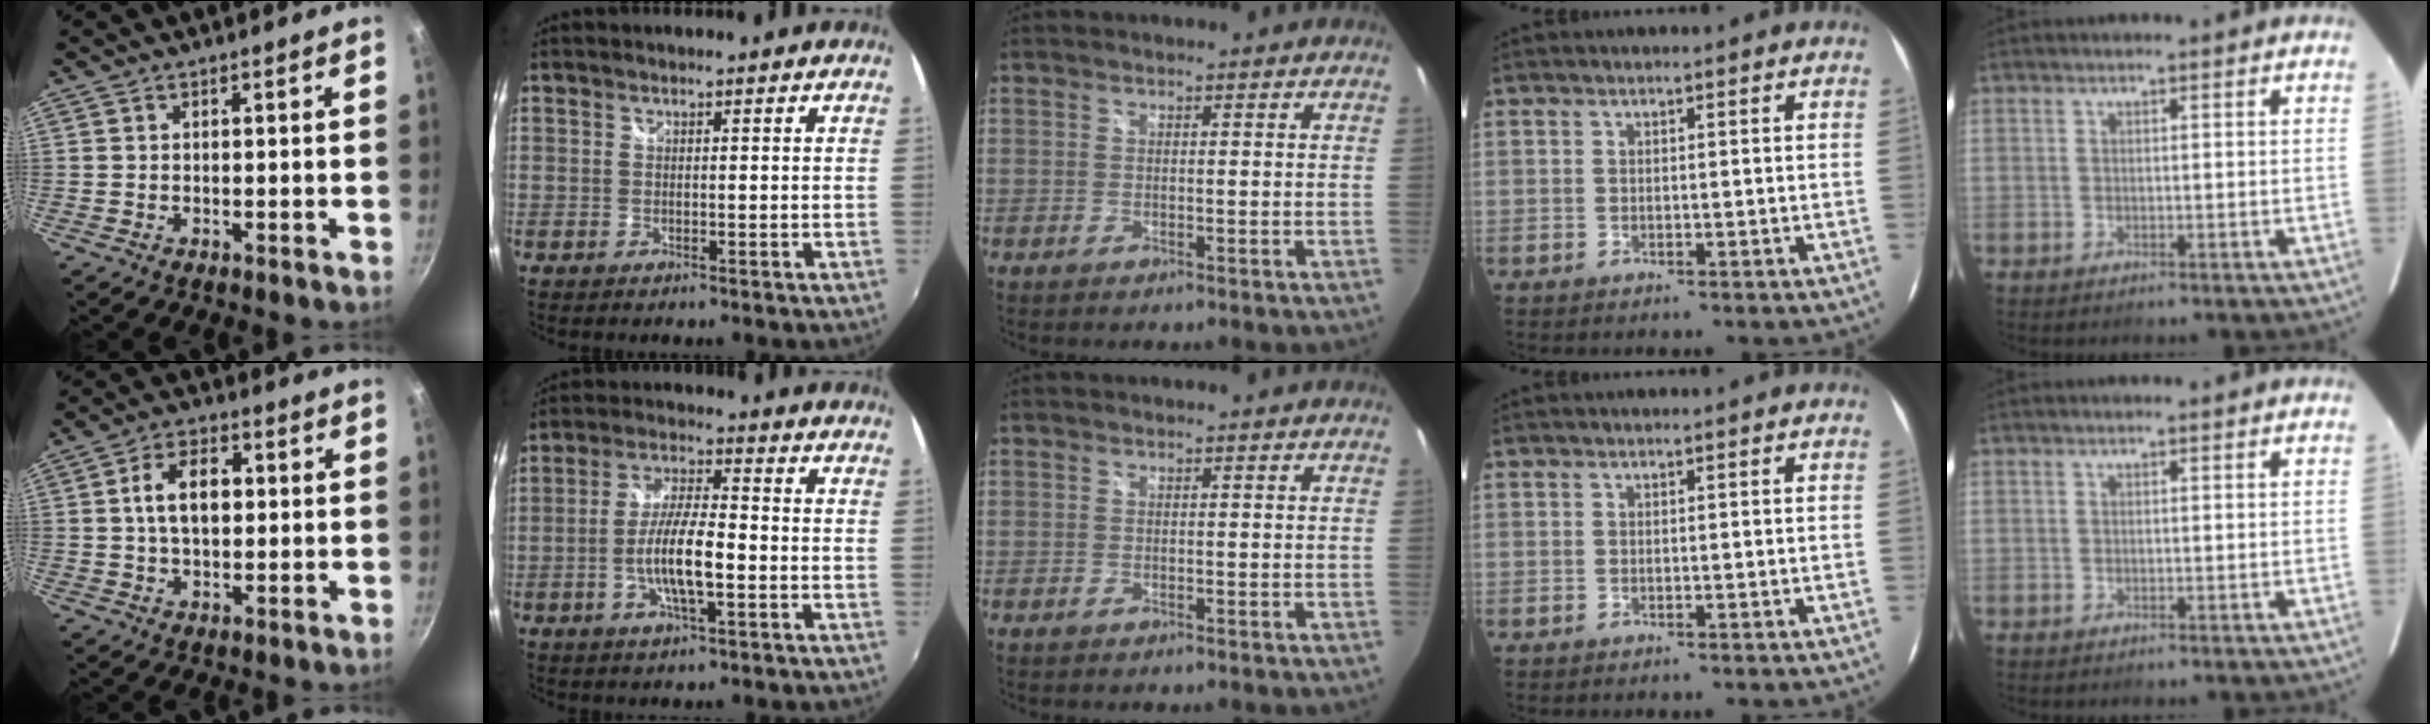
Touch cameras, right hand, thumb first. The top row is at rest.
{"thumb": {"total": 9.1, "force": [1.0, 5.6, 7.1], "torque": [-0.104, 0.017, 0.011]}, "index": {"total": 9.3, "force": [-2.7, 2.1, 8.6], "torque": [-0.171, -0.001, -0.048]}}